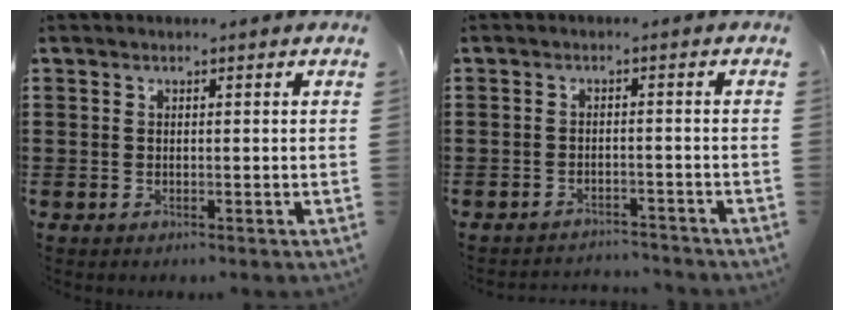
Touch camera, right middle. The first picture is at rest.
{"total": 2.3, "force": [-2.3, 0.2, 0.0], "torque": [-0.007, 0.001, -0.048]}